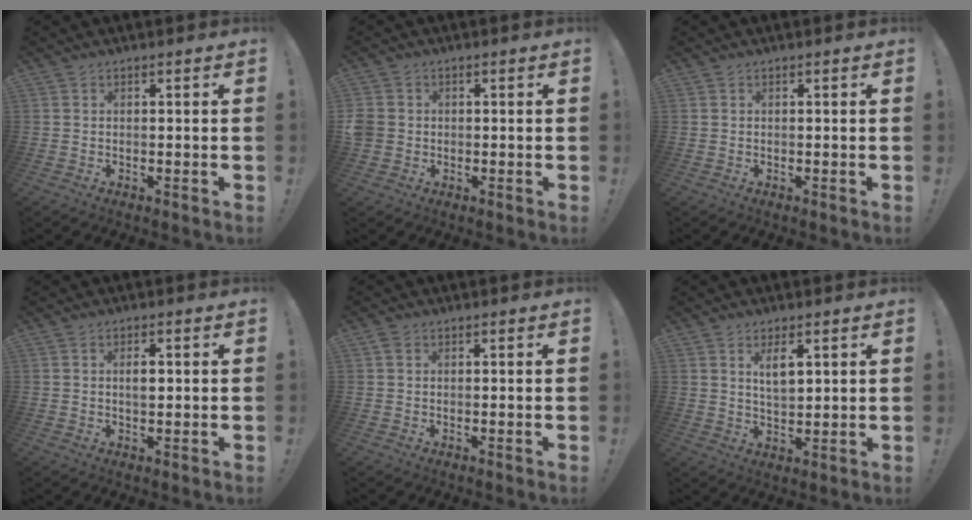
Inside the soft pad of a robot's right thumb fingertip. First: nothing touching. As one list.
[{"total": 3.7, "force": [-0.4, 3.4, 1.5], "torque": [-0.038, 0.010, -0.004]}, {"total": 0.0}, {"total": 2.7, "force": [0.1, 1.3, 2.4], "torque": [-0.039, 0.003, -0.002]}, {"total": 1.2, "force": [0.5, 0.9, 0.5], "torque": [-0.004, 0.001, 0.009]}, {"total": 5.7, "force": [2.4, 2.5, 4.5], "torque": [-0.077, -0.007, 0.041]}]